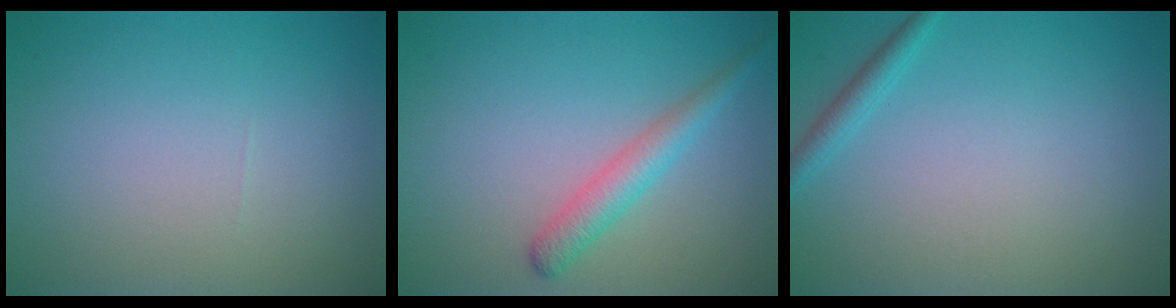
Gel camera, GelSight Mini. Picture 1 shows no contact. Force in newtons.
{"total": 2.7, "press": 2.7, "slide": 0.1}
{"total": 1.4, "press": 1.4, "slide": 0.1}